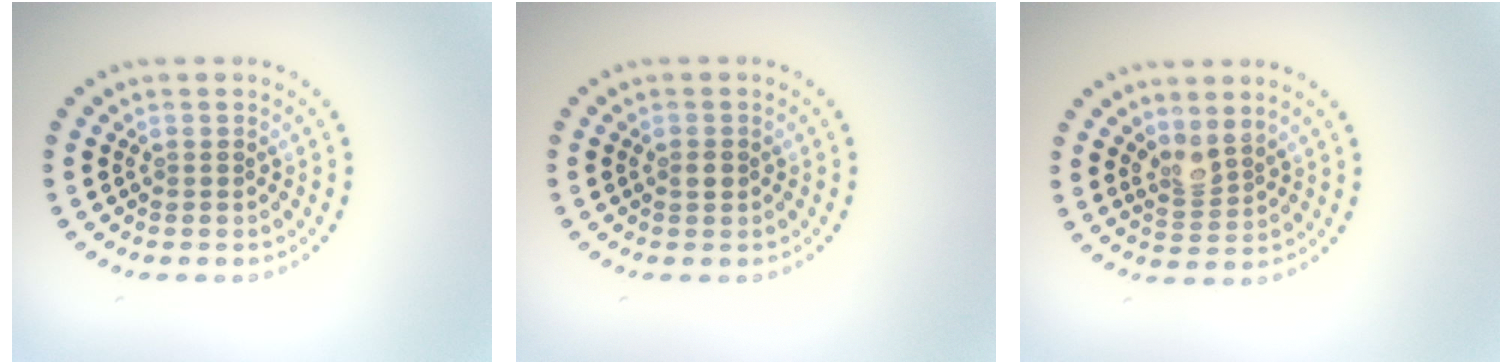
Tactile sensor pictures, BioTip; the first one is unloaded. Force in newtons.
{"total": 1.1, "press": 1.1, "slide": 0.2}
{"total": 2.1, "press": 1.7, "slide": 1.3}